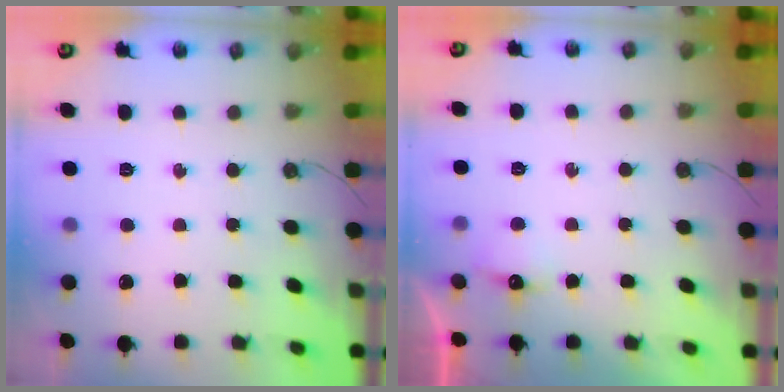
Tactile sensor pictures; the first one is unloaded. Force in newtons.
{"total": 5.0, "press": 4.9, "slide": 0.9}